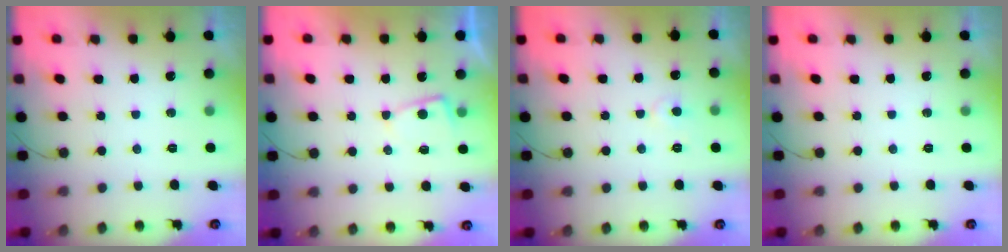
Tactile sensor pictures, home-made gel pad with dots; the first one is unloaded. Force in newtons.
{"total": 3.6, "press": 3.6, "slide": 0.4}
{"total": 3.8, "press": 3.7, "slide": 0.5}
{"total": 0.0}